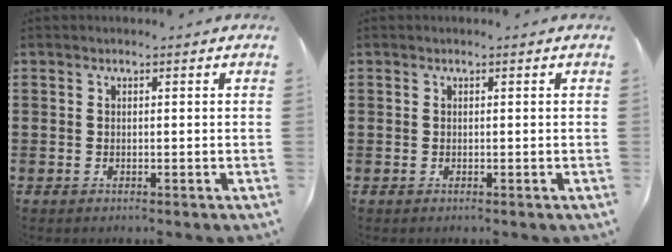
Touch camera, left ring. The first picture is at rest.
{"total": 0.0}